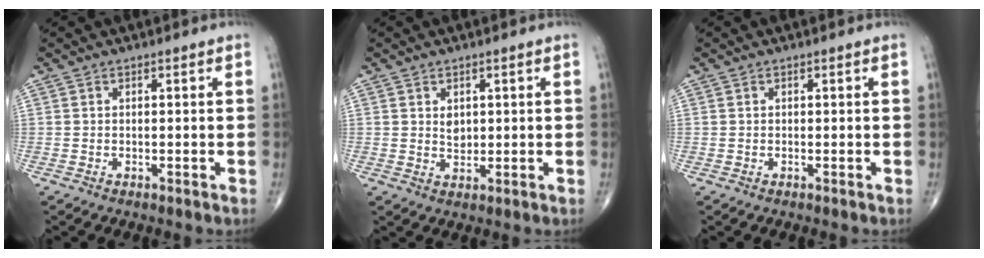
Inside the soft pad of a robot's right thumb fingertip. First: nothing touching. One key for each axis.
{"total": 2.5, "fx": 0.7, "fy": 1.8, "fz": 1.6, "tx": -0.016, "ty": -0.009, "tz": 0.015}
{"total": 0.0}